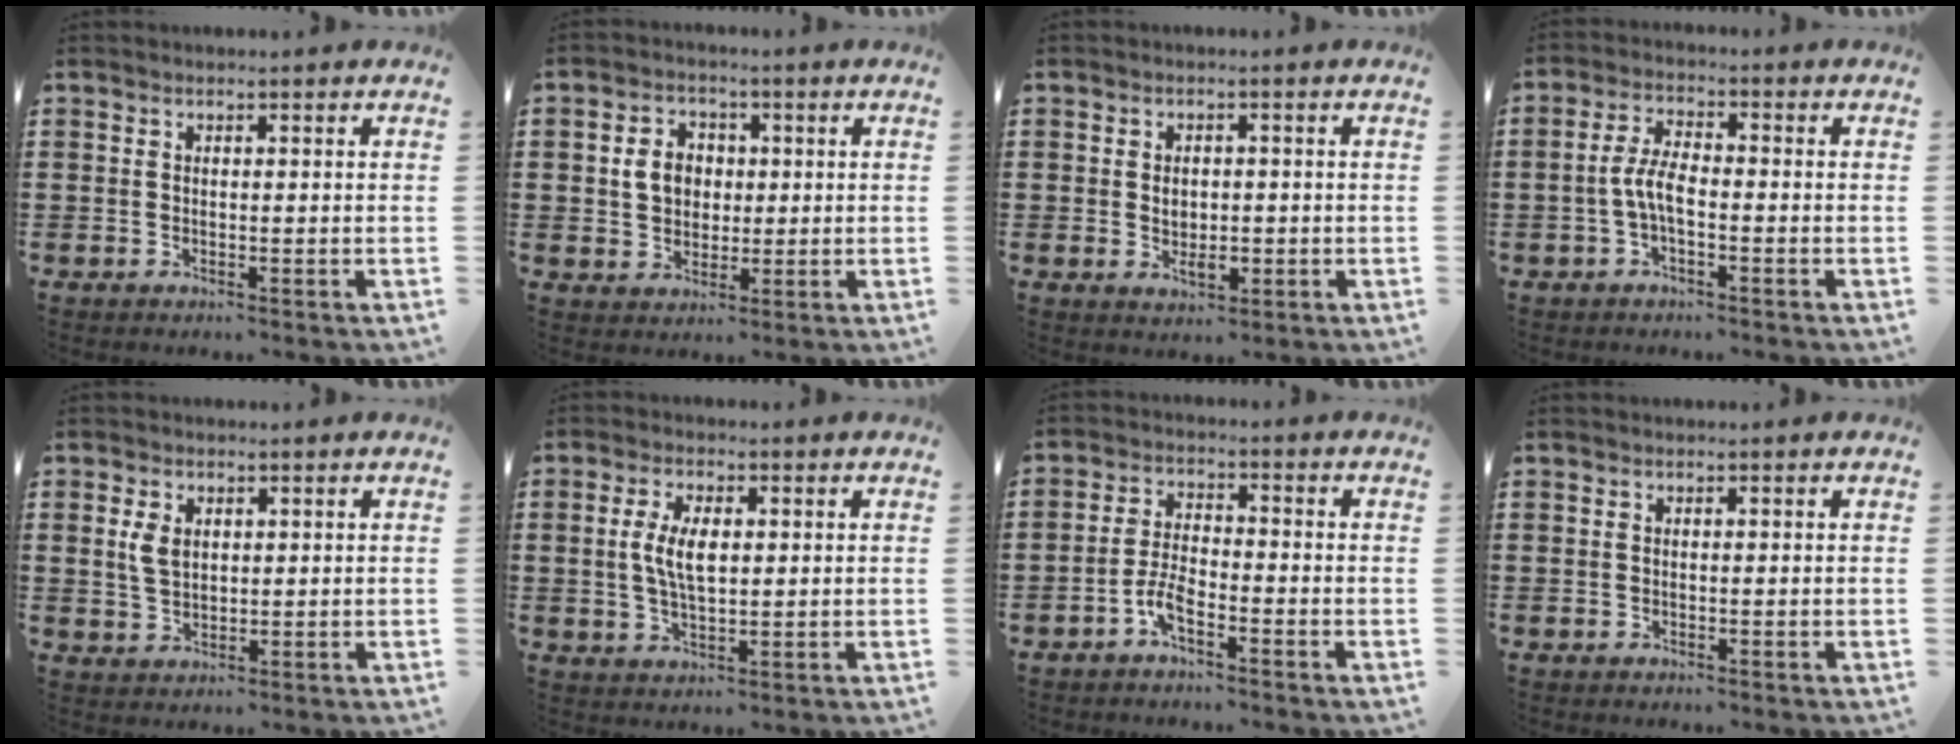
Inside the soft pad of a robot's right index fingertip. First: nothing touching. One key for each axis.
{"total": 5.0, "fx": 0.4, "fy": 4.2, "fz": 2.7, "tx": -0.065, "ty": 0.009, "tz": -0.001}
{"total": 2.7, "fx": -0.3, "fy": 1.7, "fz": 2.1, "tx": -0.034, "ty": 0.000, "tz": -0.008}
{"total": 4.6, "fx": -1.2, "fy": 1.7, "fz": 4.1, "tx": -0.101, "ty": -0.003, "tz": -0.031}
{"total": 3.6, "fx": 1.0, "fy": 2.3, "fz": 2.6, "tx": -0.065, "ty": 0.005, "tz": 0.014}
{"total": 5.6, "fx": 0.5, "fy": 2.6, "fz": 5.0, "tx": -0.106, "ty": 0.008, "tz": 0.004}
{"total": 4.2, "fx": -2.6, "fy": 1.2, "fz": 3.1, "tx": -0.082, "ty": -0.001, "tz": -0.057}
{"total": 0.0}